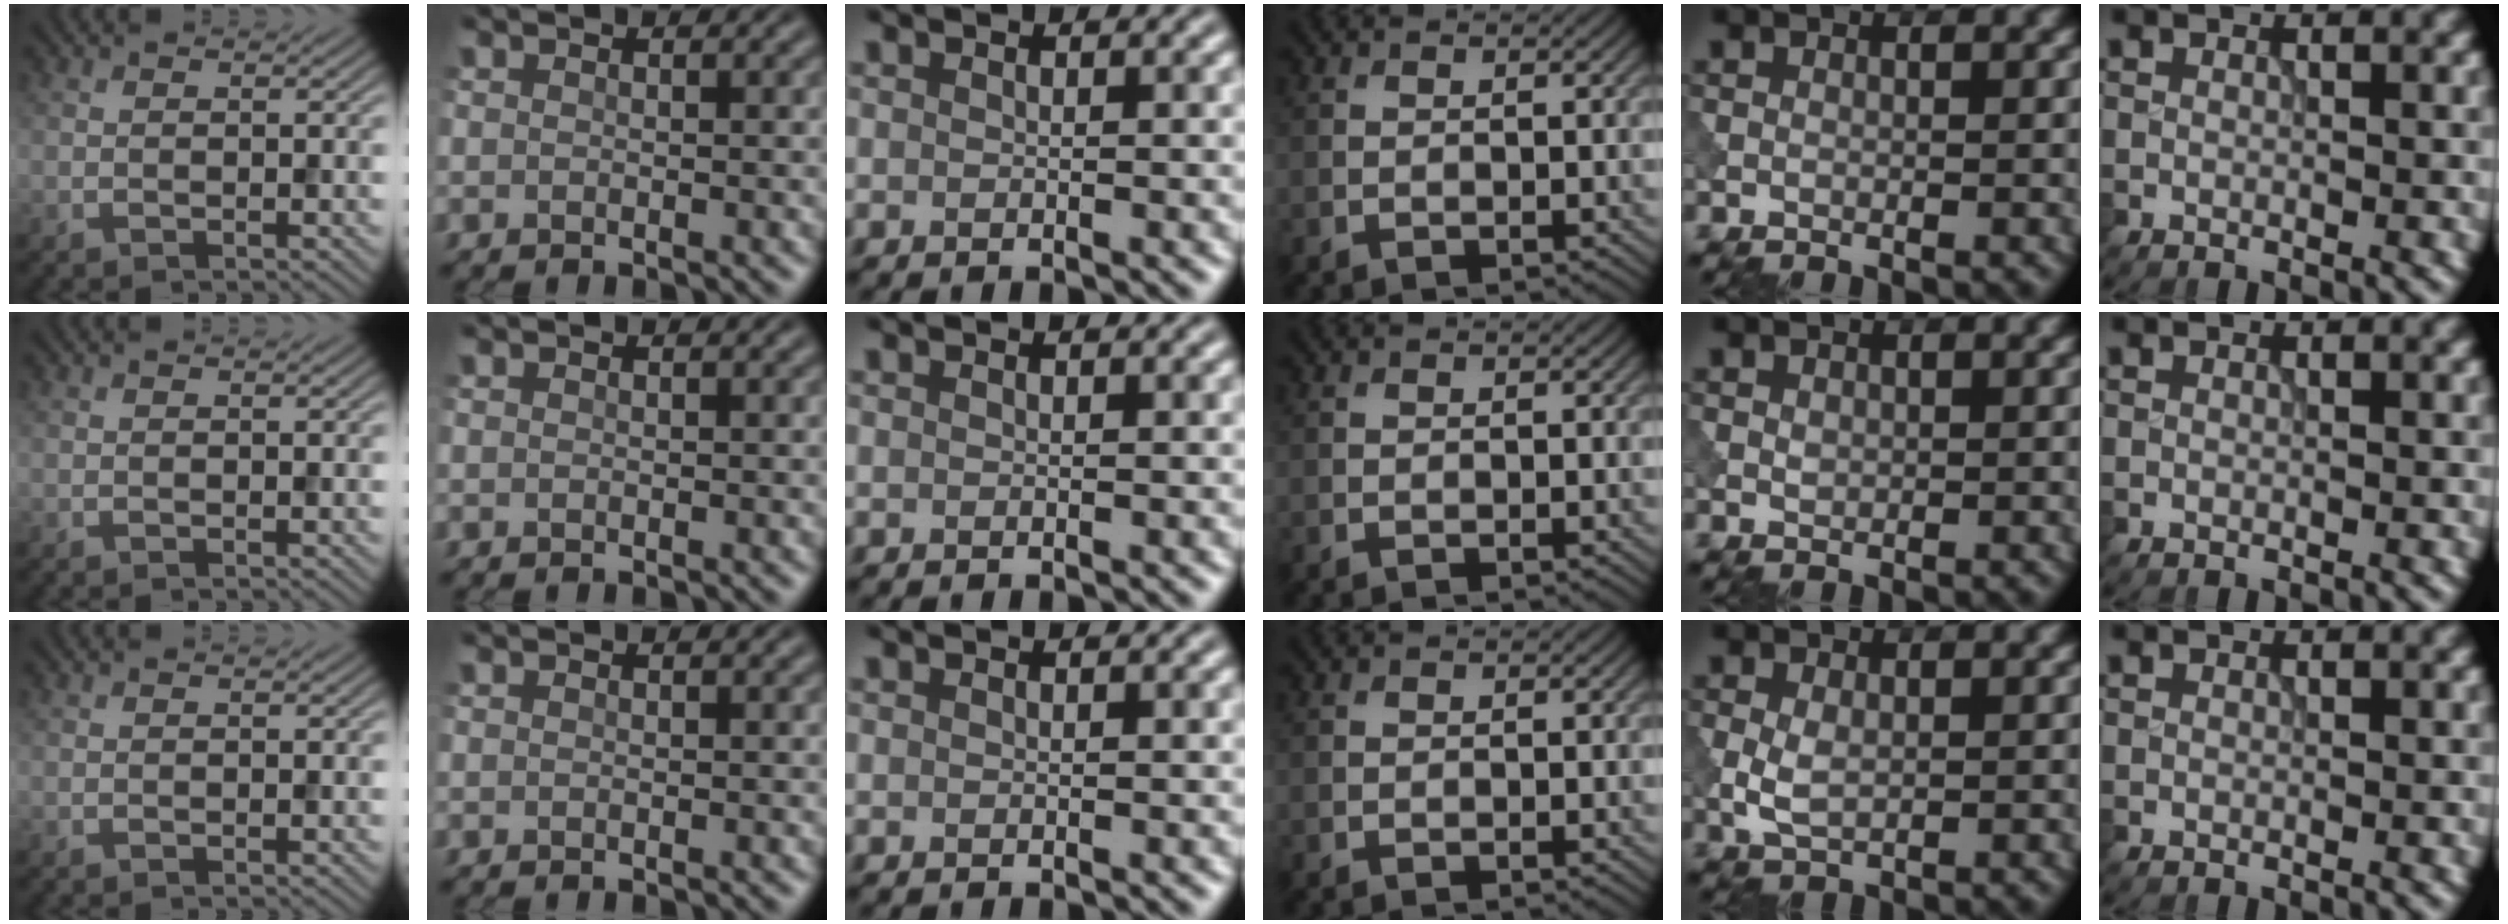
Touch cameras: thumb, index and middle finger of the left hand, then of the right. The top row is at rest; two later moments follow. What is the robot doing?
{"motion": "press", "object": "tv remote"}